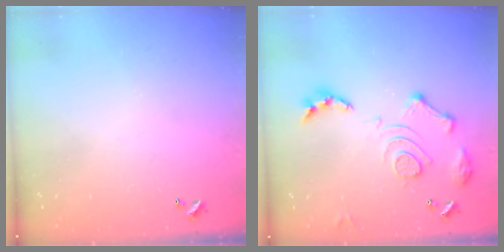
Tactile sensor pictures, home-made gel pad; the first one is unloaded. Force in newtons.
{"total": 14.6, "press": 14.5, "slide": 1.6}